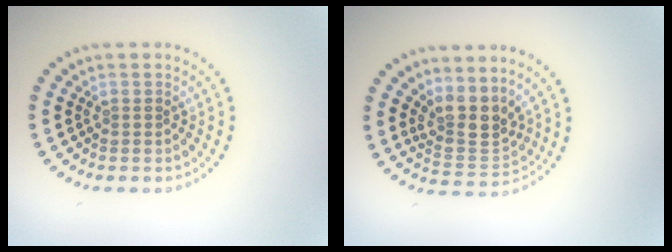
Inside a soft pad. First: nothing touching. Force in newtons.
{"total": 3.7, "press": 2.9, "slide": 2.3}